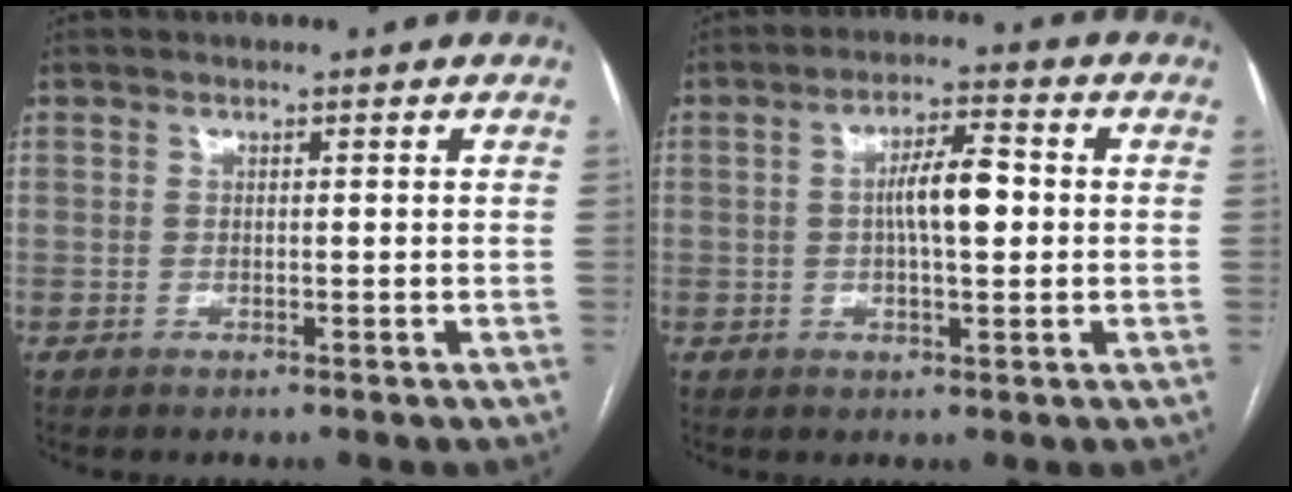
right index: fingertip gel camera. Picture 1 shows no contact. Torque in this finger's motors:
{"motor_torque": [1.25, 0.10, 0.65, 0.13]}